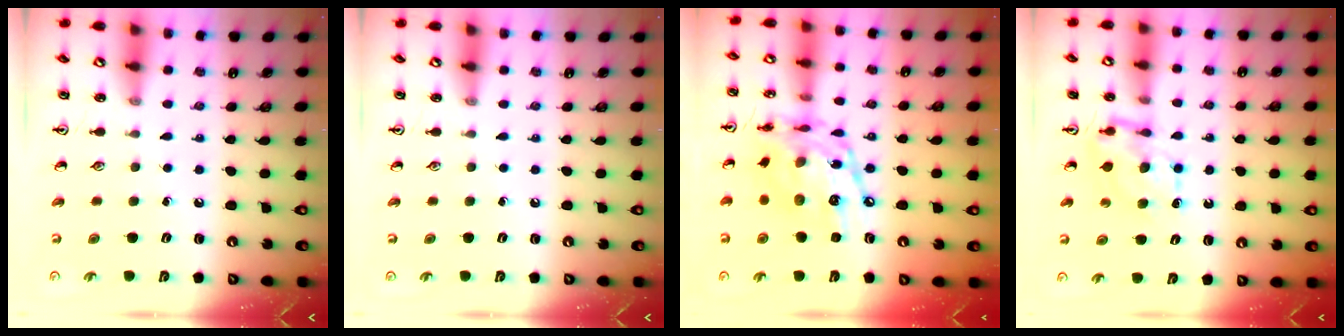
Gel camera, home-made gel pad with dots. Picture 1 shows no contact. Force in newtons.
{"total": 0.0}
{"total": 16.7, "press": 16.6, "slide": 1.4}
{"total": 7.9, "press": 7.9, "slide": 0.6}